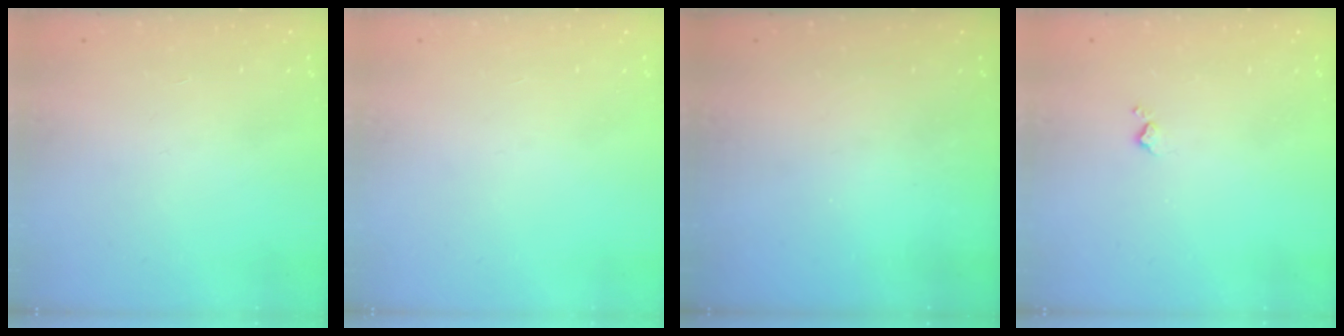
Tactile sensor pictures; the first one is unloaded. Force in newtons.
{"total": 0.0}
{"total": 0.0}
{"total": 4.1, "press": 4.0, "slide": 0.6}